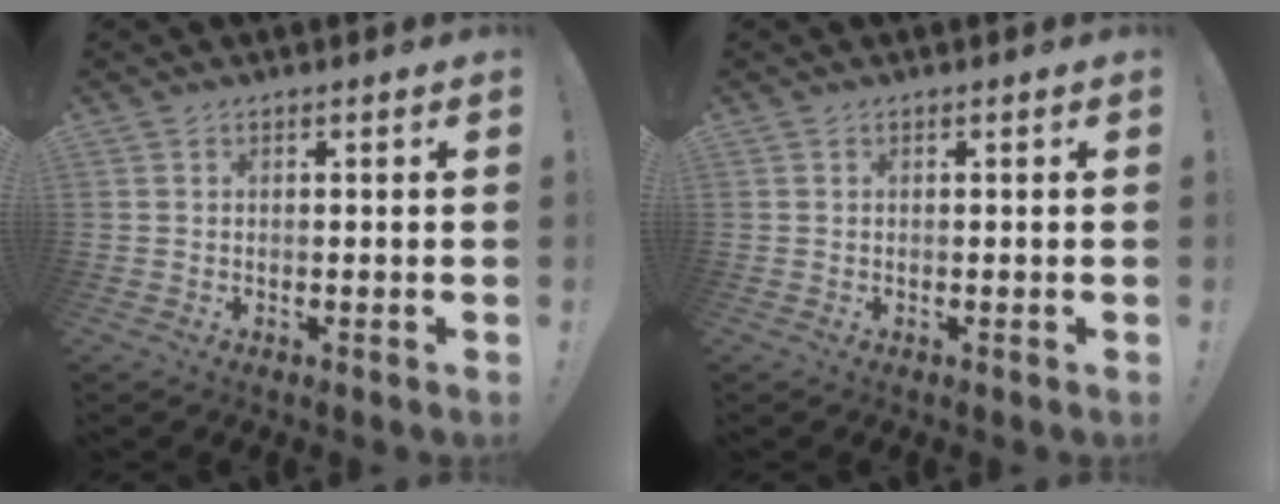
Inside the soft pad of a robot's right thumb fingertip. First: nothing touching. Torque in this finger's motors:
{"motor_torque": [0.00, 0.00, -0.02, 0.02, 0.00]}